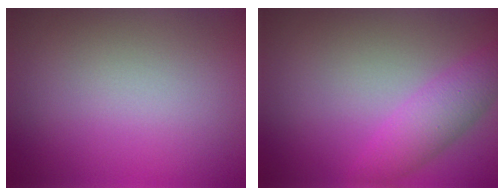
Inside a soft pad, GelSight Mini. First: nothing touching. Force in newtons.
{"total": 3.5, "press": 3.5, "slide": 0.2}